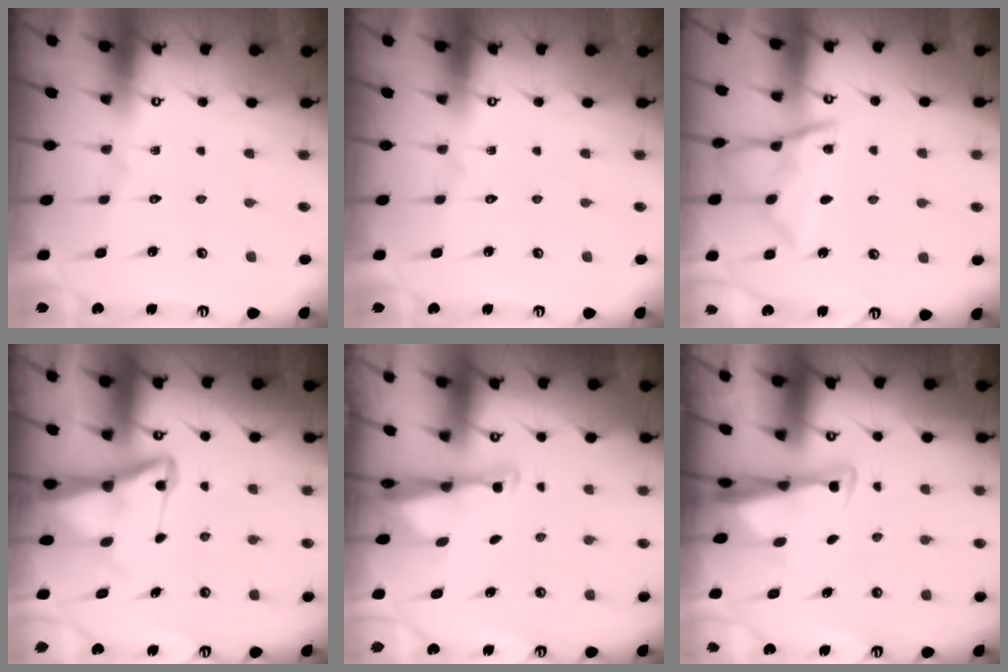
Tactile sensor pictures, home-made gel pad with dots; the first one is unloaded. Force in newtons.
{"total": 0.0}
{"total": 10.5, "press": 10.5, "slide": 0.2}
{"total": 7.7, "press": 7.7, "slide": 0.8}
{"total": 2.6, "press": 2.6, "slide": 0.4}
{"total": 2.9, "press": 2.9, "slide": 0.6}